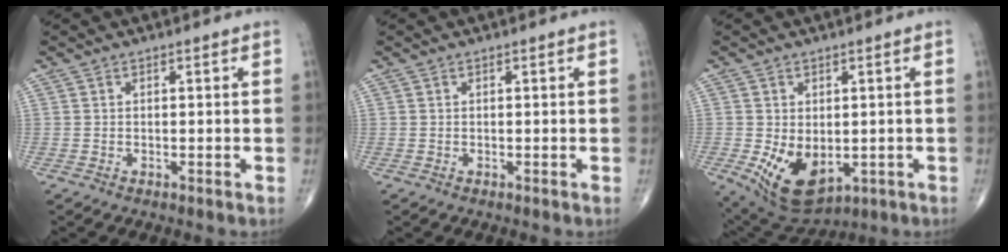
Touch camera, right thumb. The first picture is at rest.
{"total": 0.0}
{"total": 11.0, "force": [-2.2, 6.9, 8.3], "torque": [-0.124, -0.014, -0.013]}